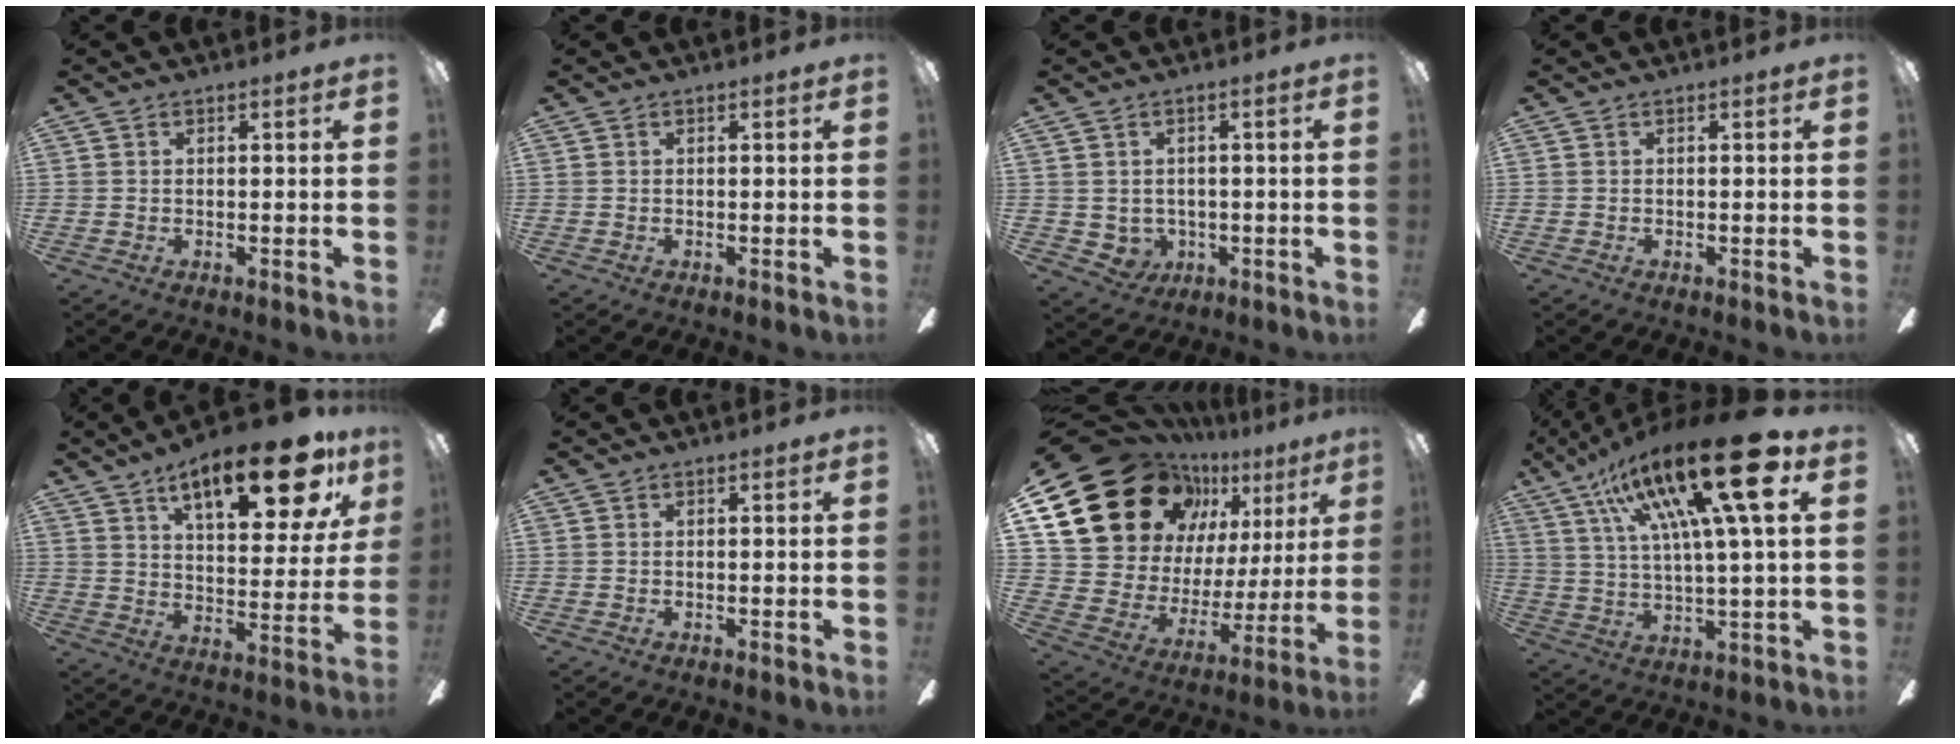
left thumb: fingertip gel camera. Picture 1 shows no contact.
{"total": 0.0}
{"total": 3.2, "force": [0.8, 3.0, 0.8], "torque": [-0.033, -0.004, 0.014]}
{"total": 0.0}
{"total": 20.7, "force": [12.9, 7.4, 14.4], "torque": [-0.203, -0.068, 0.203]}
{"total": 0.0}
{"total": 24.2, "force": [14.4, 15.9, 11.2], "torque": [-0.183, -0.094, 0.284]}
{"total": 25.0, "force": [11.7, 5.0, 21.5], "torque": [-0.379, -0.055, 0.173]}